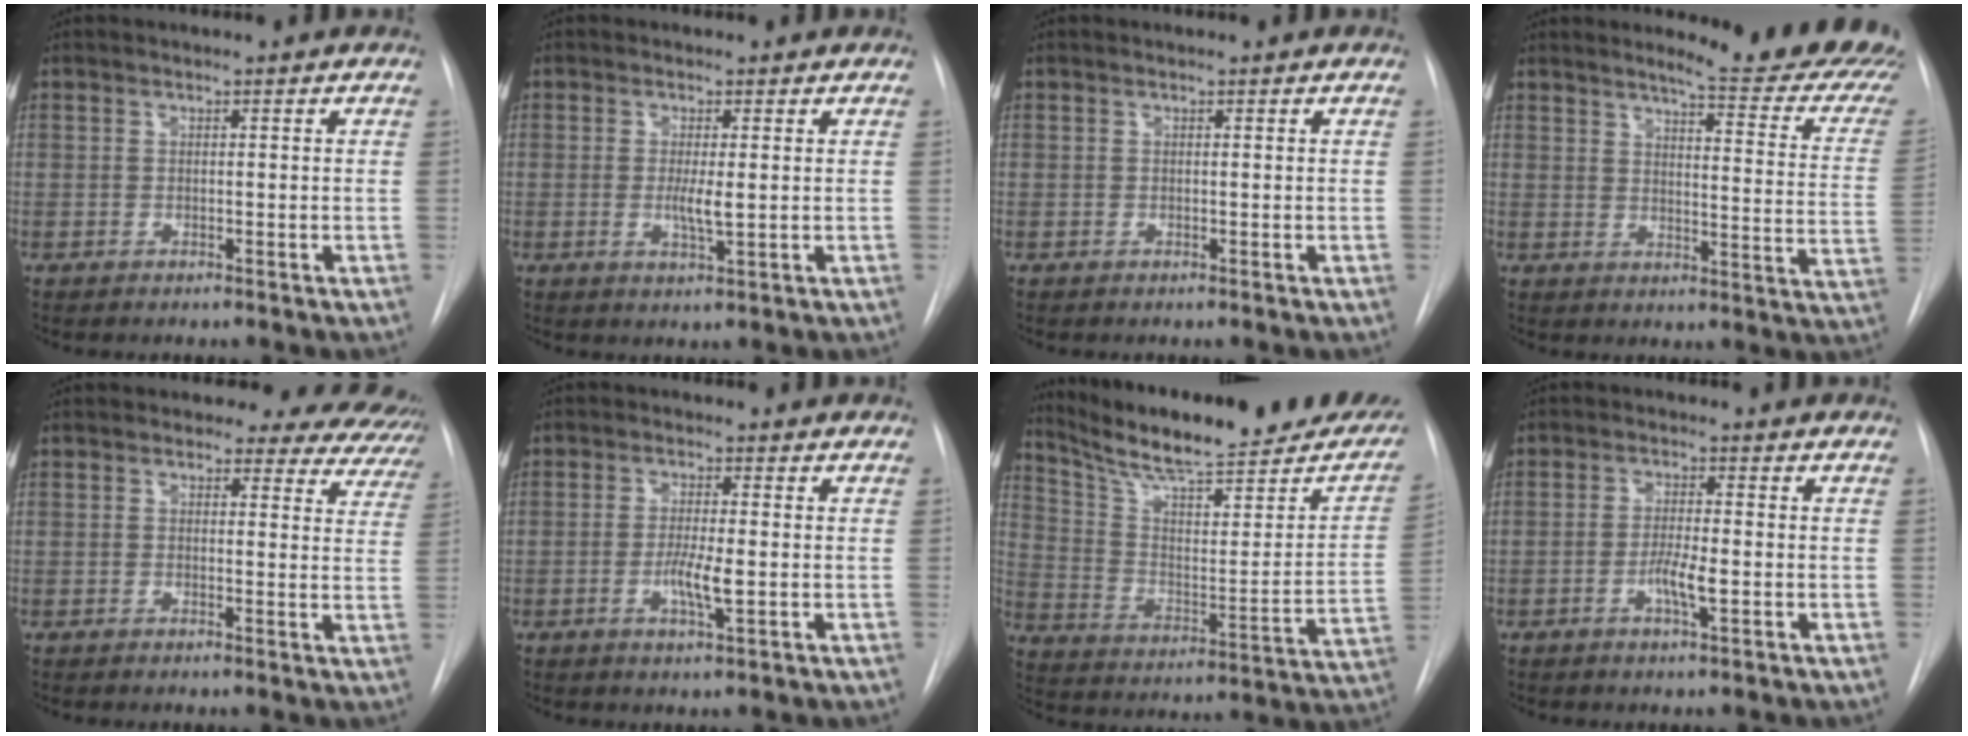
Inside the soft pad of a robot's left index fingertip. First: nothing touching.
{"total": 2.9, "force": [0.0, 0.4, 2.9], "torque": [-0.057, -0.006, 0.001]}
{"total": 0.0}
{"total": 18.3, "force": [16.9, 1.0, 7.1], "torque": [-0.081, -0.103, 0.180]}
{"total": 11.5, "force": [10.3, 4.8, 1.5], "torque": [0.024, -0.034, 0.071]}
{"total": 4.4, "force": [-0.9, 0.5, 4.3], "torque": [-0.082, -0.006, -0.016]}
{"total": 25.7, "force": [21.7, 4.1, 13.3], "torque": [-0.202, -0.044, 0.303]}
{"total": 3.8, "force": [-1.2, 0.4, 3.6], "torque": [-0.068, -0.003, -0.022]}